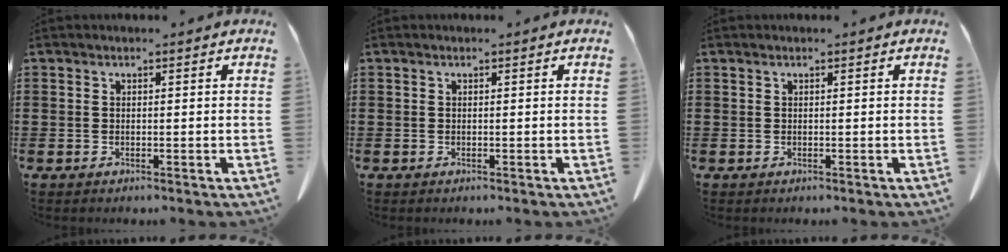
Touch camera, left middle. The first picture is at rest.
{"total": 0.0}
{"total": 0.0}